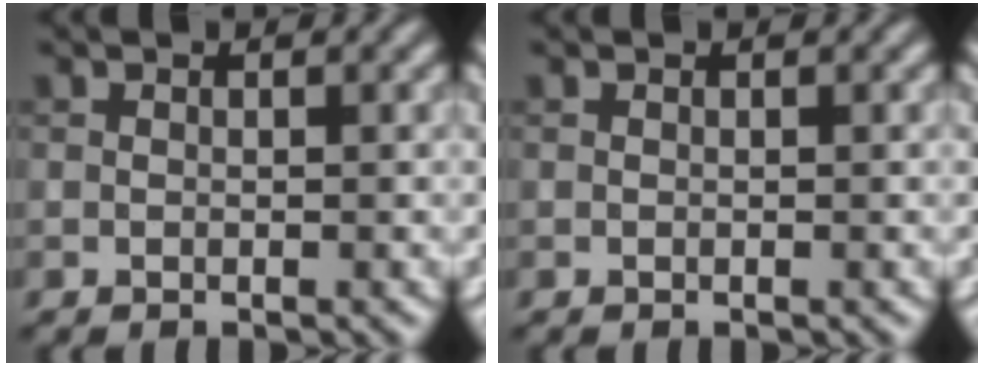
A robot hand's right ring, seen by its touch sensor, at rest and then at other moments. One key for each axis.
{"total": 0.0}